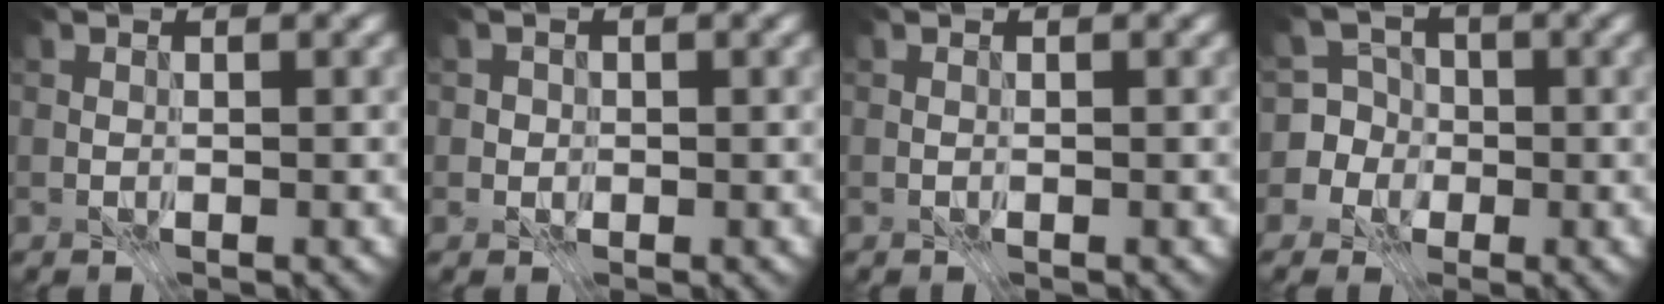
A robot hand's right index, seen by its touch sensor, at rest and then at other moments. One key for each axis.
{"total": 1.0, "fx": -0.1, "fy": 1.0, "fz": 0.3, "tx": -0.005, "ty": -0.006, "tz": 0.008}
{"total": 0.0}
{"total": 6.4, "fx": -1.4, "fy": 6.1, "fz": 1.1, "tx": -0.018, "ty": 0.020, "tz": -0.056}